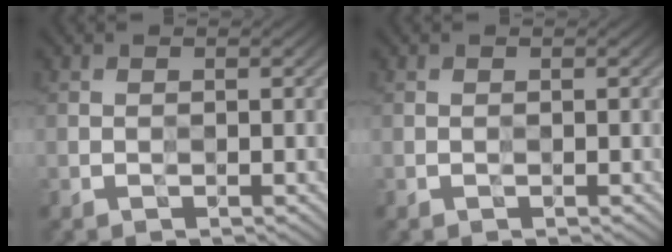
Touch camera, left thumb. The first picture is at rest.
{"total": 0.0}